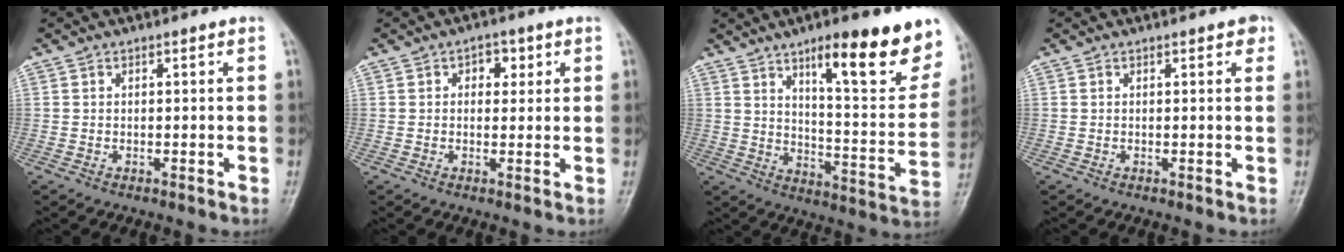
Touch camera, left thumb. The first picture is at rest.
{"total": 3.7, "force": [1.3, 2.5, 2.3], "torque": [-0.008, 0.000, 0.013]}
{"total": 21.1, "force": [12.9, 5.2, 15.9], "torque": [-0.179, -0.065, 0.192]}
{"total": 1.5, "force": [0.8, 0.7, 1.0], "torque": [-0.004, 0.000, 0.006]}